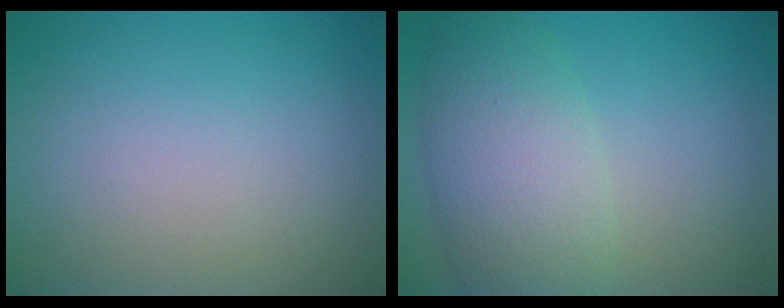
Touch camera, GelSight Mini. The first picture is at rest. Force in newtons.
{"total": 6.6, "press": 6.5, "slide": 0.4}